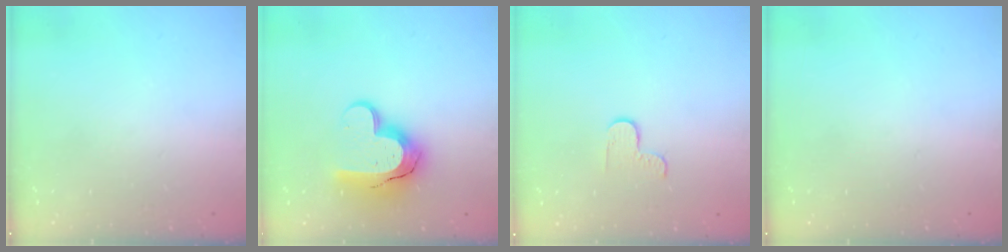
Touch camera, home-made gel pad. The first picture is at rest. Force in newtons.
{"total": 14.2, "press": 14.1, "slide": 1.0}
{"total": 3.0, "press": 3.0, "slide": 0.4}
{"total": 0.0}